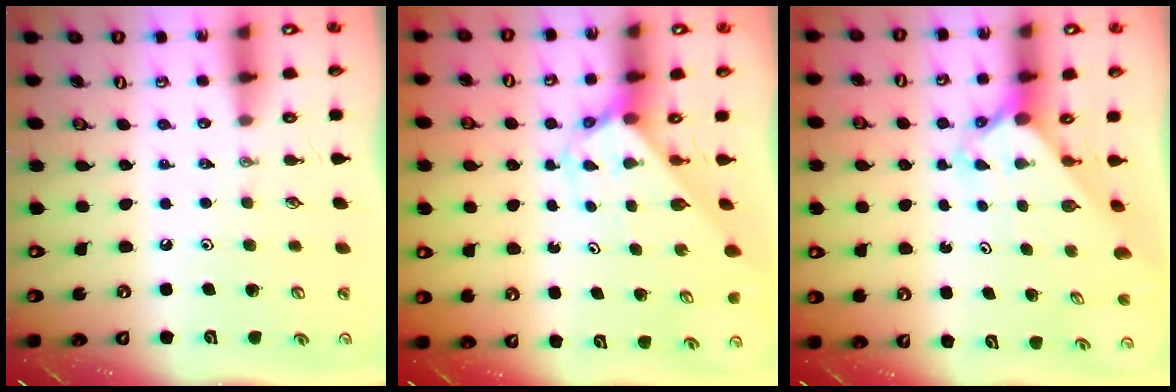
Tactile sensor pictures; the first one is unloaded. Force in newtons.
{"total": 2.7, "press": 2.7, "slide": 0.2}
{"total": 2.4, "press": 2.4, "slide": 0.3}